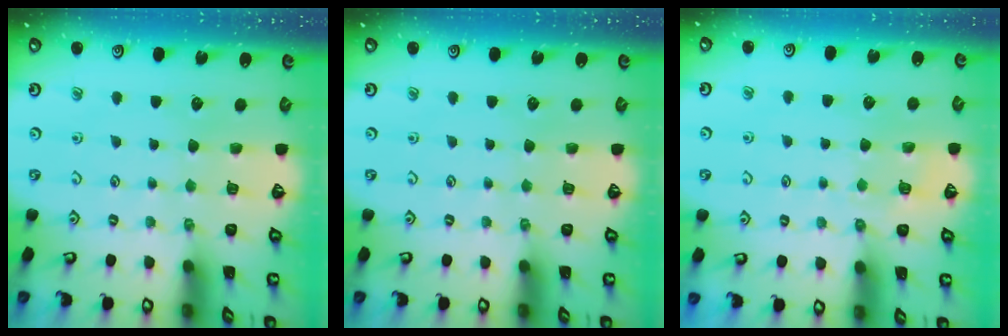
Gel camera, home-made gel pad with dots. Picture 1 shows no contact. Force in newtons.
{"total": 0.0}
{"total": 4.3, "press": 4.2, "slide": 0.9}